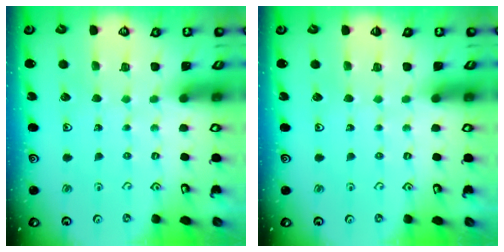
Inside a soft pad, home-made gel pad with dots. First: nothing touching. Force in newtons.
{"total": 0.0}